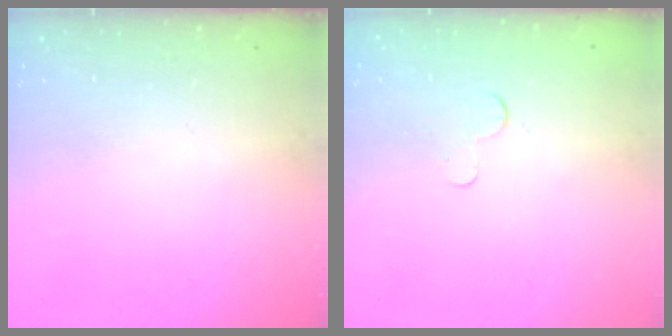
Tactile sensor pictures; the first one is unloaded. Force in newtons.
{"total": 2.3, "press": 2.3, "slide": 0.2}